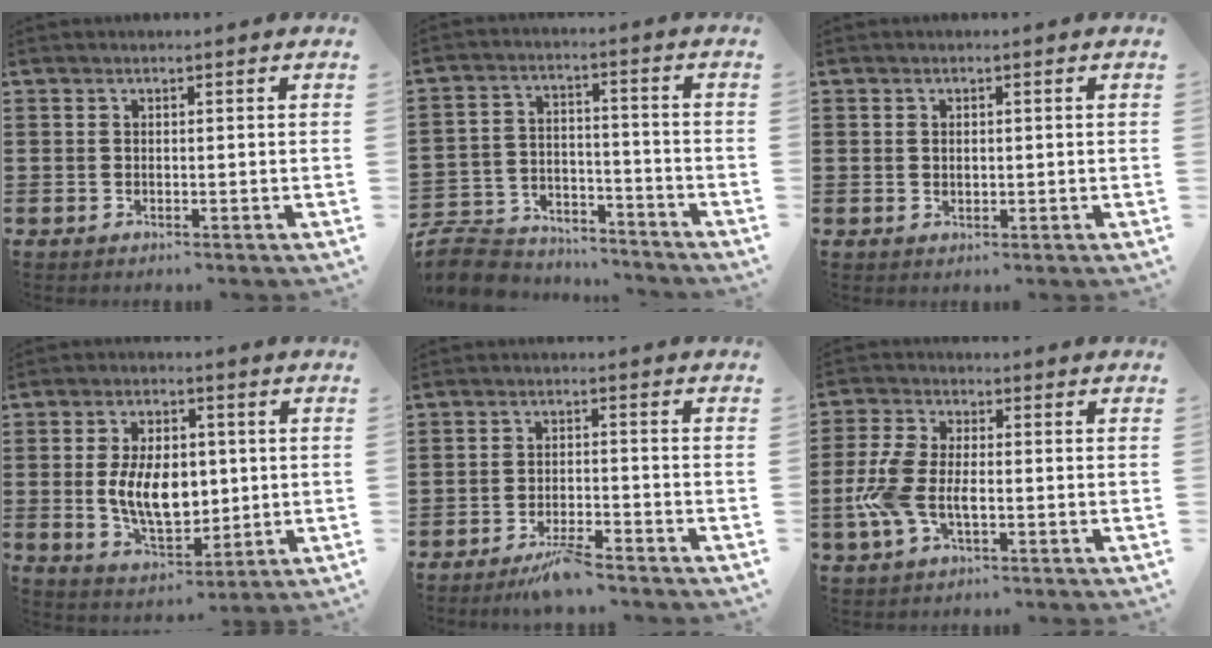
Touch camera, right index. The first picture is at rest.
{"total": 8.4, "force": [-7.9, 2.1, 1.5], "torque": [-0.040, 0.020, -0.157]}
{"total": 0.8, "force": [0.3, 0.4, 0.6], "torque": [-0.013, 0.004, 0.005]}
{"total": 9.8, "force": [0.2, 5.7, 8.0], "torque": [-0.159, 0.001, -0.002]}
{"total": 4.1, "force": [-3.7, 0.3, 1.8], "torque": [-0.037, -0.001, -0.071]}
{"total": 7.2, "force": [-1.5, 3.7, 6.0], "torque": [-0.160, -0.011, -0.039]}